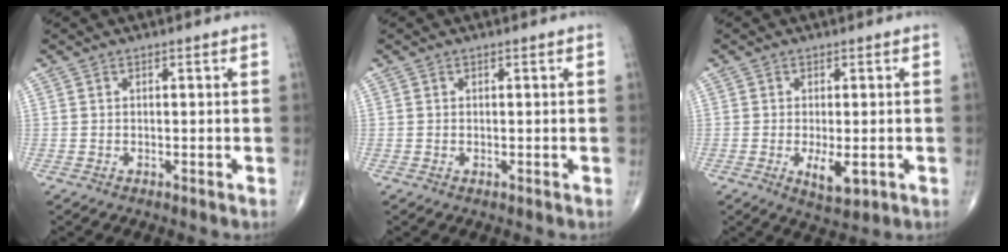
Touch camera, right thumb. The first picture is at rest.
{"total": 0.0}
{"total": 4.9, "force": [-1.3, 2.0, 4.3], "torque": [-0.066, -0.011, -0.013]}